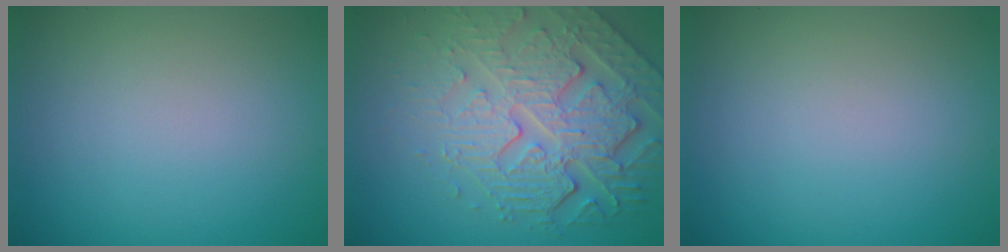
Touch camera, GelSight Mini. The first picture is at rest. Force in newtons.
{"total": 6.3, "press": 5.3, "slide": 3.5}
{"total": 0.0}